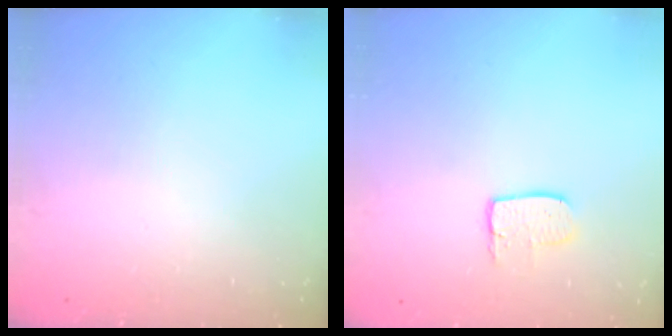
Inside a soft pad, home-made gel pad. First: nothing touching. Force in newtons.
{"total": 6.8, "press": 6.8, "slide": 0.4}